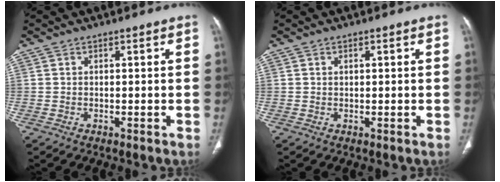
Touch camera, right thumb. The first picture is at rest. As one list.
[{"total": 0.7, "force": [0.3, 0.4, 0.5], "torque": [-0.009, 0.000, 0.006]}]